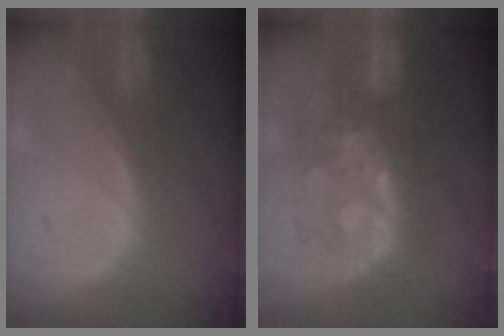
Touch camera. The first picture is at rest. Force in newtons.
{"total": 8.6, "press": 8.3, "slide": 2.1}